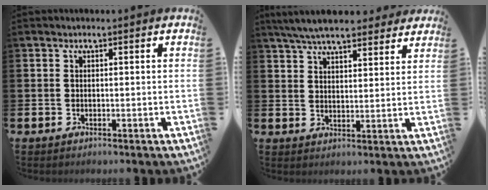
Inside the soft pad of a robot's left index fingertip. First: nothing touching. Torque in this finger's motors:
{"motor_torque": [1.07, -1.07, 0.14, 0.21]}